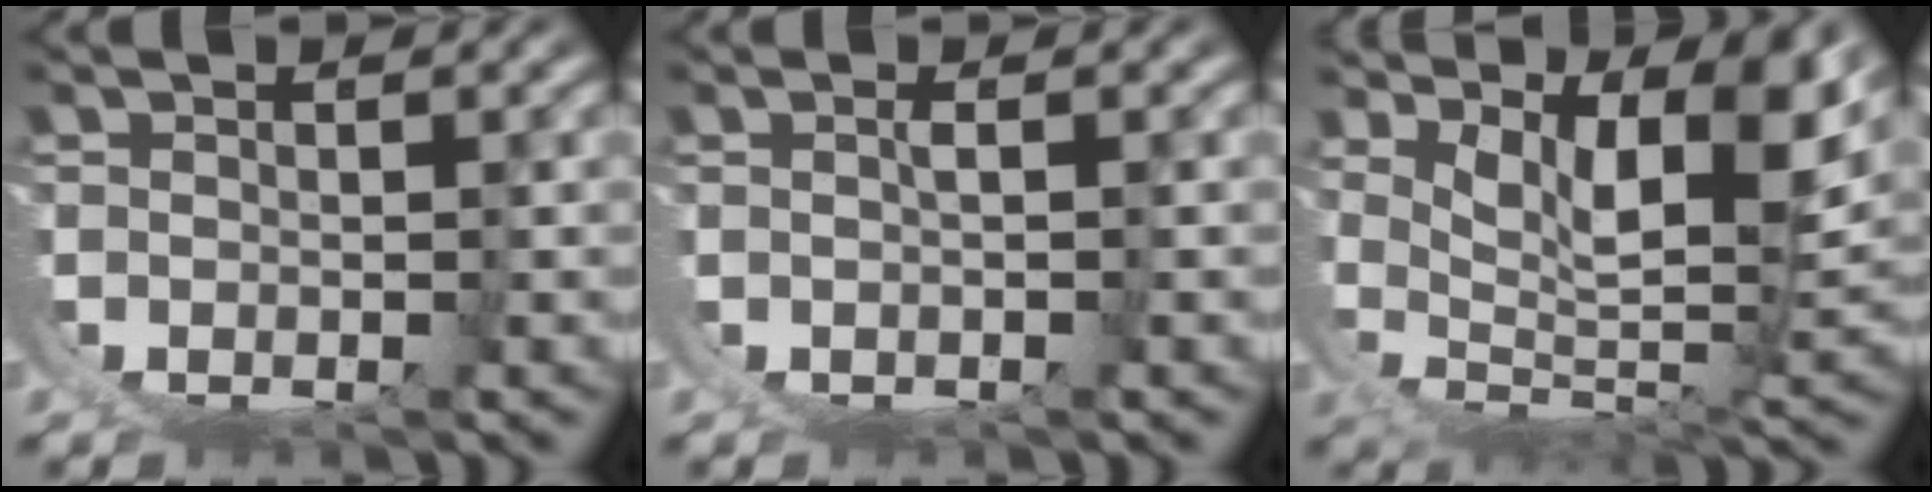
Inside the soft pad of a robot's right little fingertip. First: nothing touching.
{"total": 1.0, "force": [0.0, -0.2, 1.0], "torque": [-0.010, -0.003, 0.002]}
{"total": 9.0, "force": [4.1, 2.2, 7.7], "torque": [-0.103, -0.022, 0.077]}